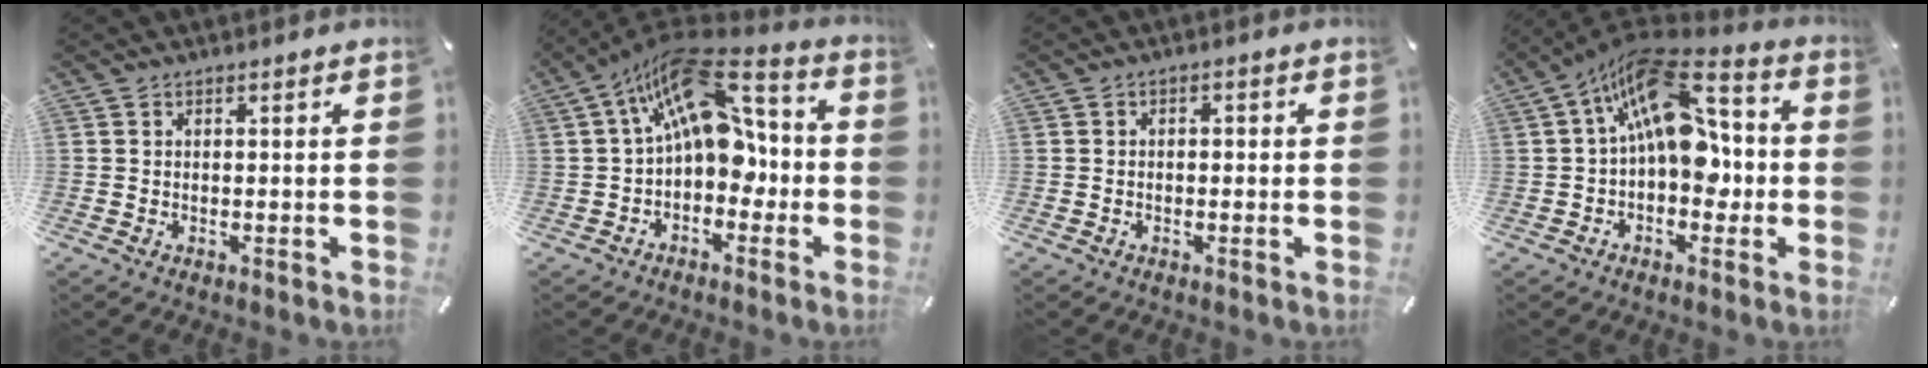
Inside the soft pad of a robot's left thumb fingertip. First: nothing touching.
{"total": 17.5, "force": [5.1, 10.1, 13.3], "torque": [-0.232, -0.024, 0.086]}
{"total": 1.1, "force": [-0.4, 0.7, 0.8], "torque": [-0.015, 0.004, -0.009]}
{"total": 19.1, "force": [4.0, 11.1, 15.0], "torque": [-0.242, -0.021, 0.064]}